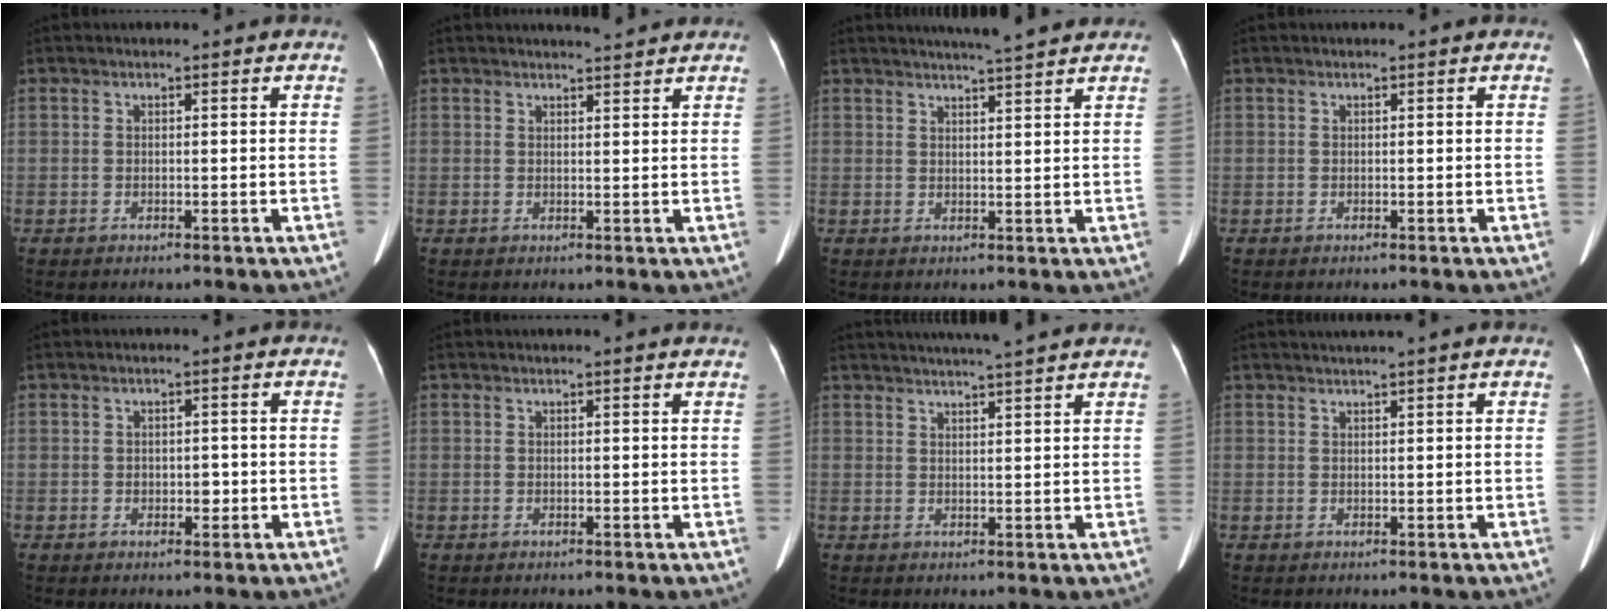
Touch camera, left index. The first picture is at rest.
{"total": 2.8, "force": [2.7, -0.1, 0.6], "torque": [-0.011, 0.004, 0.038]}
{"total": 6.2, "force": [5.5, -0.4, 2.7], "torque": [-0.047, 0.010, 0.075]}
{"total": 0.0}
{"total": 1.8, "force": [-0.4, 1.3, 1.2], "torque": [-0.016, 0.002, -0.001]}
{"total": 2.6, "force": [2.4, -0.3, 0.8], "torque": [-0.015, 0.003, 0.021]}
{"total": 9.7, "force": [8.7, -0.5, 4.4], "torque": [-0.070, 0.023, 0.110]}
{"total": 2.9, "force": [2.5, -0.9, 1.3], "torque": [-0.012, 0.018, 0.043]}